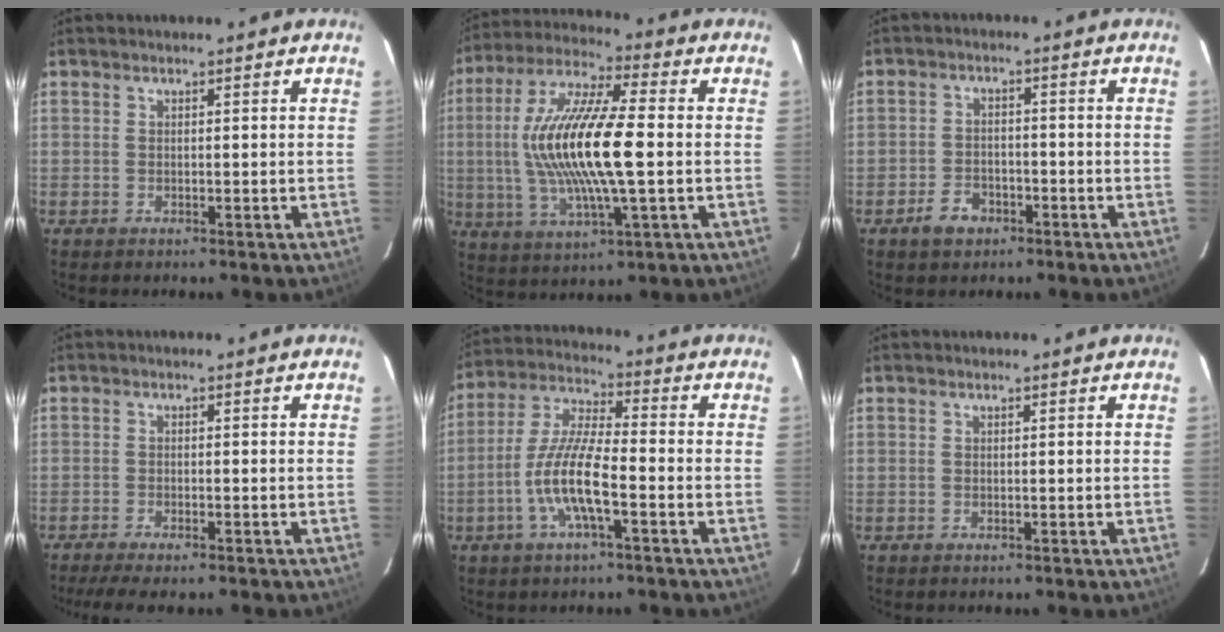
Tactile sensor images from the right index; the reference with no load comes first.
{"total": 18.7, "force": [-0.2, 4.2, 18.2], "torque": [-0.357, 0.004, -0.007]}
{"total": 5.0, "force": [-3.1, 3.3, 2.0], "torque": [-0.051, 0.010, -0.048]}
{"total": 6.2, "force": [-5.1, 0.8, 3.4], "torque": [-0.079, -0.023, -0.086]}
{"total": 11.1, "force": [-4.0, 2.1, 10.1], "torque": [-0.215, -0.001, -0.080]}
{"total": 0.0}